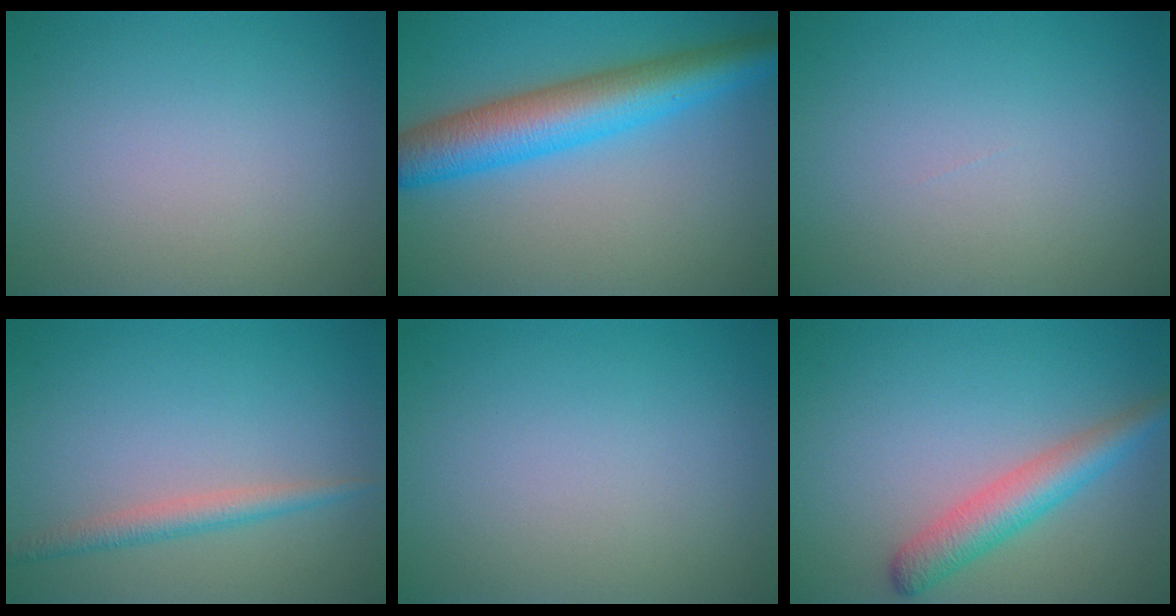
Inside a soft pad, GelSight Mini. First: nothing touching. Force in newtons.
{"total": 7.7, "press": 7.7, "slide": 0.2}
{"total": 0.0}
{"total": 2.1, "press": 2.1, "slide": 0.0}
{"total": 0.0}
{"total": 3.9, "press": 3.9, "slide": 0.2}